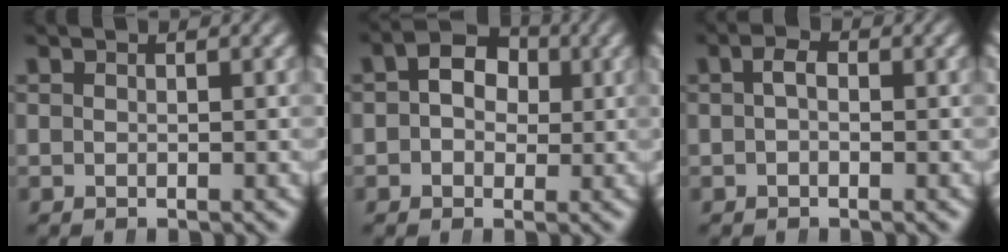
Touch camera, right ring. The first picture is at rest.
{"total": 6.6, "force": [1.2, 5.2, 3.9], "torque": [-0.049, 0.010, 0.009]}
{"total": 1.6, "force": [0.1, 0.8, 1.3], "torque": [-0.020, 0.006, 0.001]}